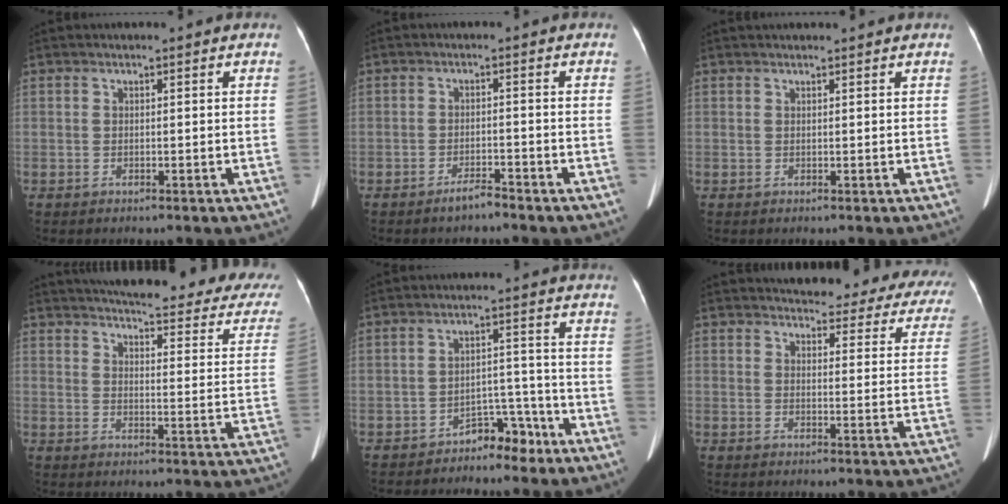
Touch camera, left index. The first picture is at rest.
{"total": 2.3, "force": [-2.1, 0.1, 0.9], "torque": [-0.019, -0.003, -0.039]}
{"total": 3.4, "force": [3.1, 0.0, 1.2], "torque": [-0.012, 0.028, 0.041]}
{"total": 27.2, "force": [23.3, 5.3, 13.0], "torque": [-0.170, -0.050, 0.254]}
{"total": 4.7, "force": [-4.0, 2.1, 1.4], "torque": [-0.016, 0.020, -0.061]}
{"total": 23.9, "force": [22.2, 5.7, 6.6], "torque": [-0.067, -0.069, 0.233]}